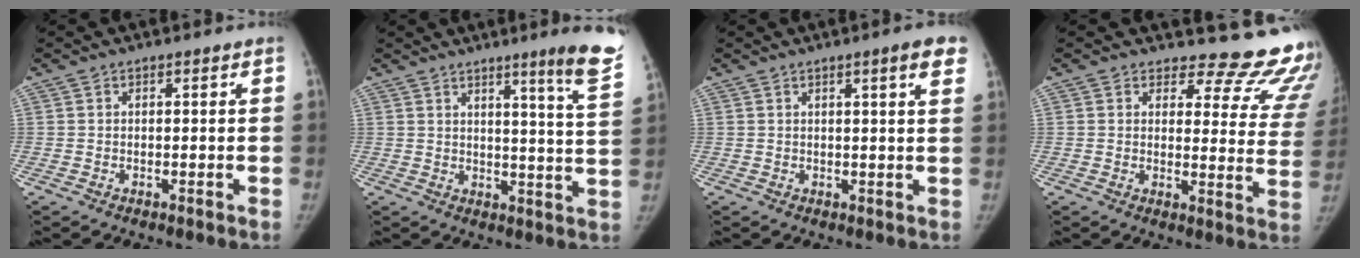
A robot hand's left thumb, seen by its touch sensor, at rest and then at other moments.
{"total": 11.6, "force": [7.8, -0.3, 8.6], "torque": [-0.101, -0.057, 0.089]}
{"total": 4.7, "force": [2.5, 0.4, 3.9], "torque": [-0.041, -0.006, 0.030]}
{"total": 16.2, "force": [15.4, 4.5, 2.2], "torque": [0.027, -0.159, 0.150]}